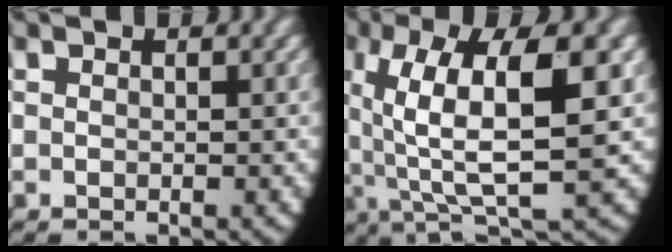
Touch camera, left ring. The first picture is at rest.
{"total": 10.5, "force": [1.6, 4.5, 9.3], "torque": [-0.159, 0.000, 0.026]}